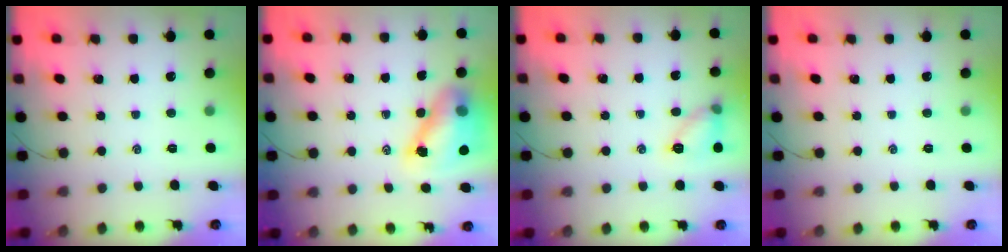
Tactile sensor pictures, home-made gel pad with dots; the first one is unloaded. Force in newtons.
{"total": 12.6, "press": 12.1, "slide": 3.6}
{"total": 8.9, "press": 8.9, "slide": 0.6}
{"total": 0.0}